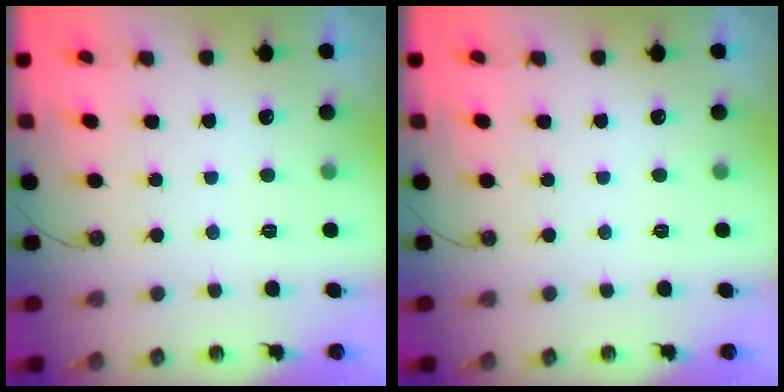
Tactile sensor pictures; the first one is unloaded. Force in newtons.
{"total": 0.0}